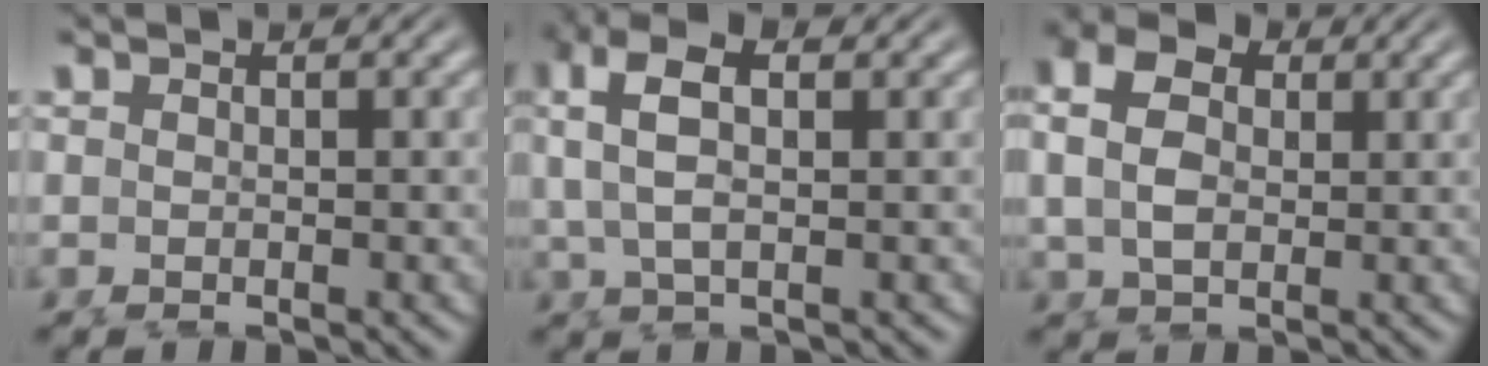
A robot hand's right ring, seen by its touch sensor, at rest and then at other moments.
{"total": 6.2, "force": [2.4, 3.3, 4.6], "torque": [-0.107, 0.010, 0.036]}
{"total": 5.9, "force": [1.5, 4.5, 3.6], "torque": [-0.079, -0.001, 0.022]}